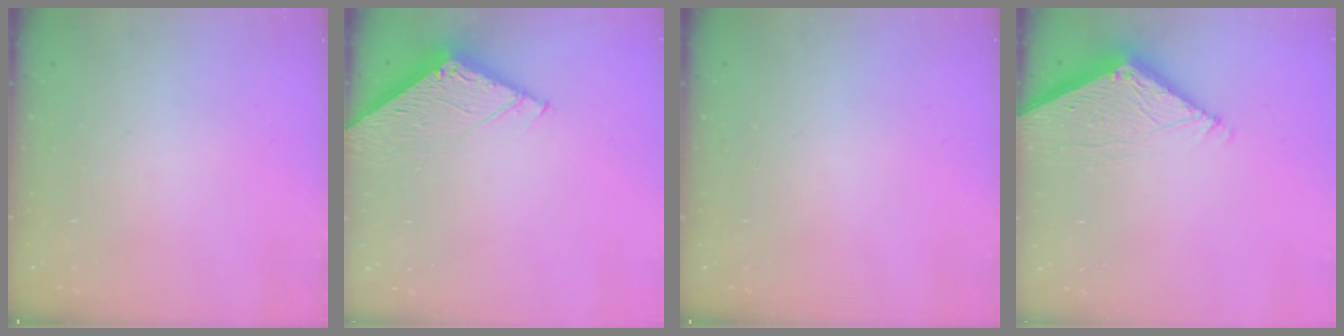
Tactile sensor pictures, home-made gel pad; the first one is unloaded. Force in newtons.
{"total": 5.7, "press": 5.7, "slide": 0.2}
{"total": 0.0}
{"total": 5.9, "press": 5.9, "slide": 0.5}